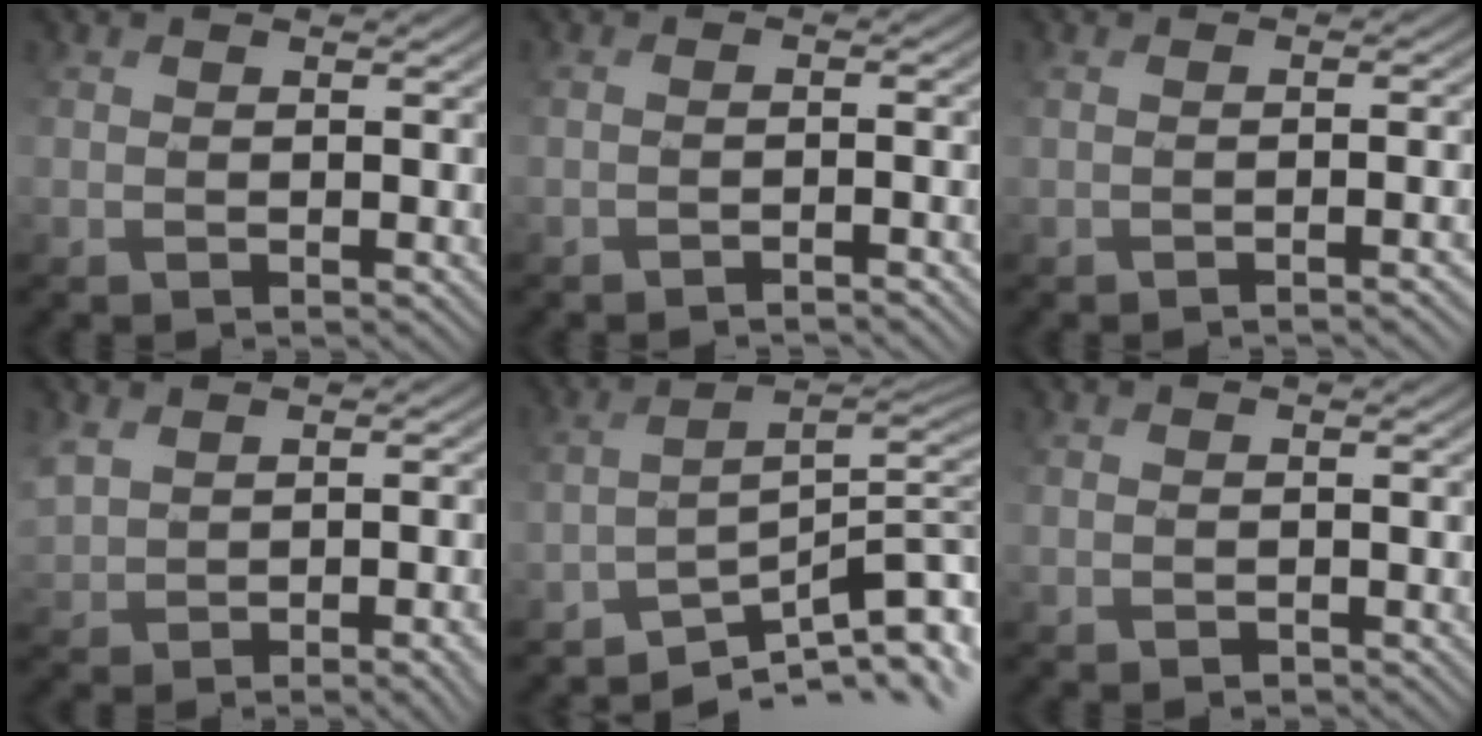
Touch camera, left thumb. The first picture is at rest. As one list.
[{"total": 1.9, "force": [-1.7, -0.3, 0.8], "torque": [-0.004, 0.012, -0.034]}, {"total": 1.9, "force": [-0.9, 0.1, 1.6], "torque": [-0.006, 0.014, -0.020]}, {"total": 4.9, "force": [0.5, 2.9, 3.9], "torque": [-0.069, -0.006, 0.019]}, {"total": 9.4, "force": [-6.8, 1.8, 6.2], "torque": [-0.083, 0.006, -0.111]}, {"total": 0.6, "force": [-0.3, 0.5, -0.1], "torque": [0.002, 0.000, -0.004]}]